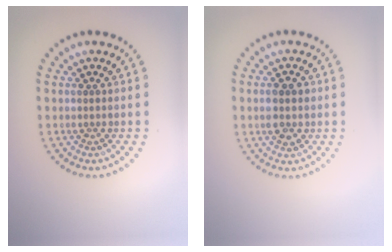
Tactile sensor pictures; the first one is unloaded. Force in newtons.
{"total": 2.8, "press": 2.8, "slide": 0.1}